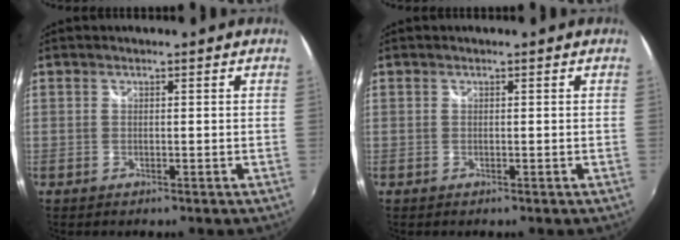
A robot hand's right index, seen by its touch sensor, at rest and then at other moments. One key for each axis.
{"total": 0.0}